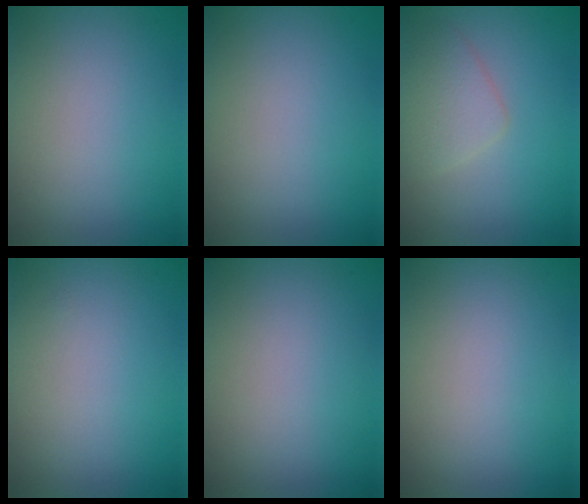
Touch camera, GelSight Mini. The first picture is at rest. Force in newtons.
{"total": 0.0}
{"total": 2.8, "press": 2.8, "slide": 0.0}
{"total": 0.0}
{"total": 0.0}
{"total": 0.0}